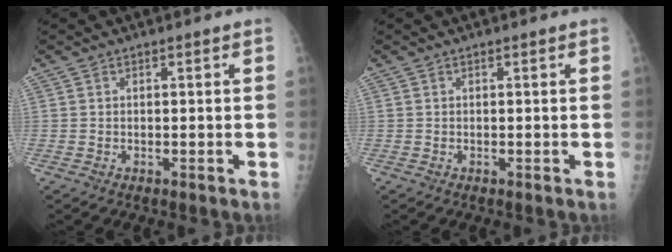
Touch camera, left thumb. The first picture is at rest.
{"total": 0.0}